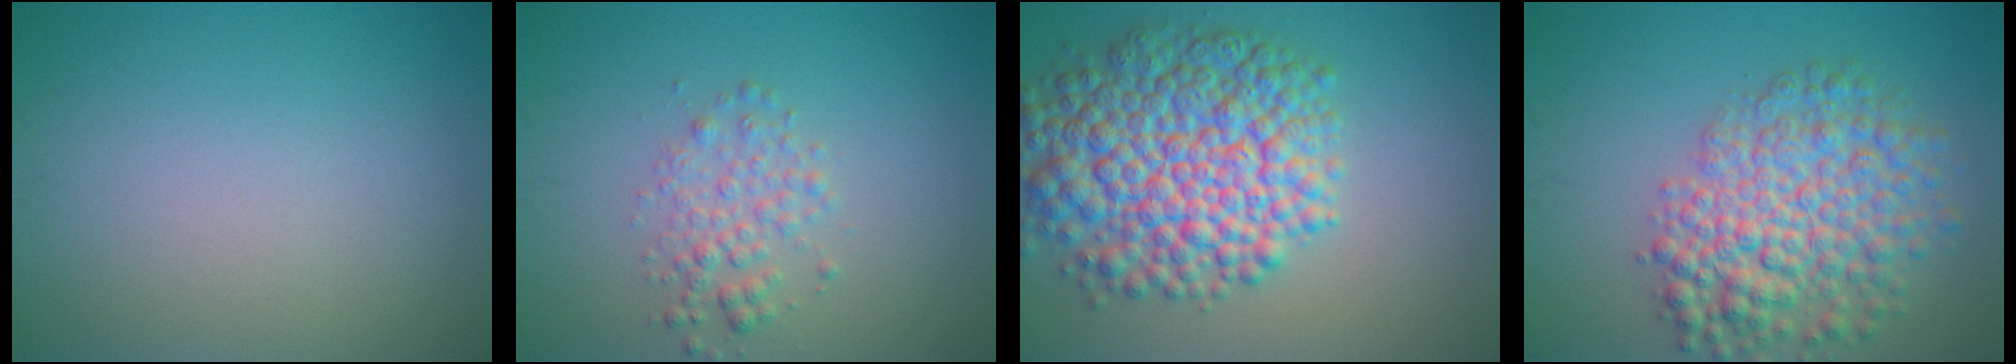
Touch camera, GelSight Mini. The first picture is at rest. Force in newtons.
{"total": 2.4, "press": 2.4, "slide": 0.1}
{"total": 10.4, "press": 10.3, "slide": 0.3}
{"total": 7.4, "press": 7.4, "slide": 0.2}